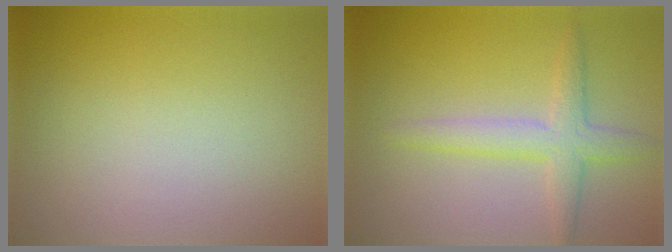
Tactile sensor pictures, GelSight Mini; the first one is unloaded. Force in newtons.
{"total": 3.2, "press": 3.2, "slide": 0.0}